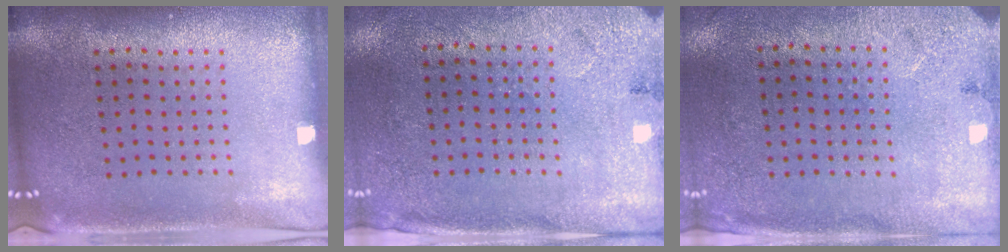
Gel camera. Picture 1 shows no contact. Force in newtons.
{"total": 2.7, "press": 2.2, "slide": 1.5}
{"total": 2.6, "press": 2.1, "slide": 1.6}